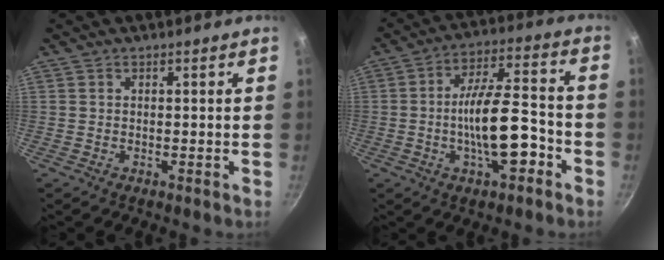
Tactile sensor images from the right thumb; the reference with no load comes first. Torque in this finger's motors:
{"motor_torque": [3.12, 1.89, 1.95, -0.83, 0.58]}